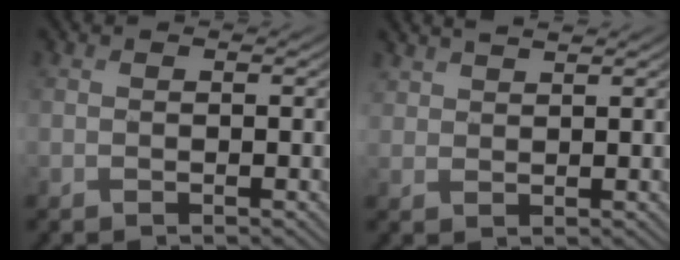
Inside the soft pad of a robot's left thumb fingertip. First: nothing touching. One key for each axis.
{"total": 2.7, "fx": 2.4, "fy": 0.8, "fz": 0.9, "tx": -0.022, "ty": 0.006, "tz": 0.054}